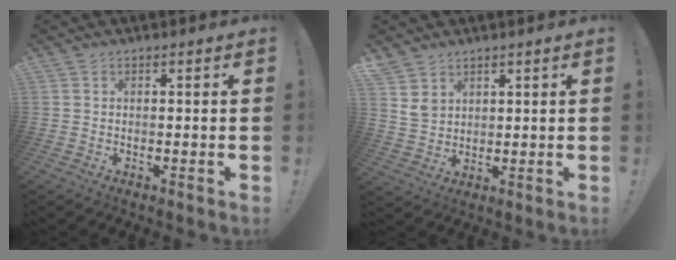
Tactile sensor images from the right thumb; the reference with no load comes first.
{"total": 5.9, "force": [3.6, 4.1, 2.1], "torque": [-0.037, -0.015, 0.073]}